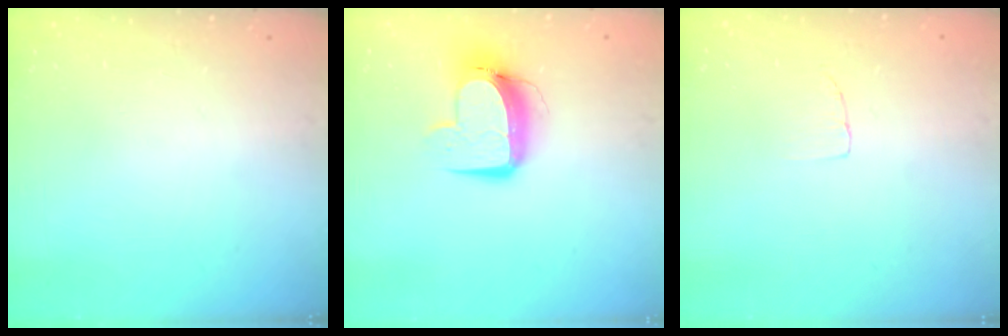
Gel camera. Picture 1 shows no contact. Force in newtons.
{"total": 11.3, "press": 11.2, "slide": 1.3}
{"total": 2.7, "press": 2.7, "slide": 0.2}